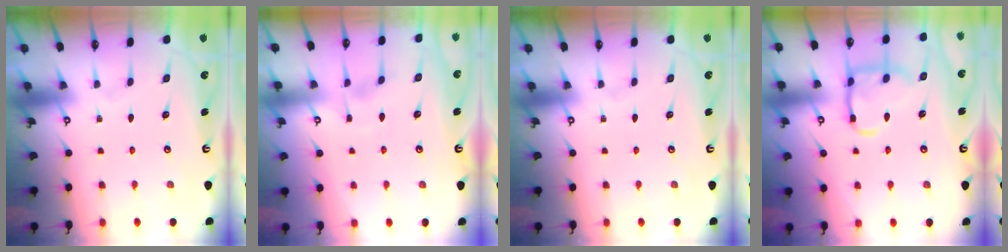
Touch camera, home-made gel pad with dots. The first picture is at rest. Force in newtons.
{"total": 2.9, "press": 2.9, "slide": 0.4}
{"total": 0.0}
{"total": 12.9, "press": 12.8, "slide": 1.1}